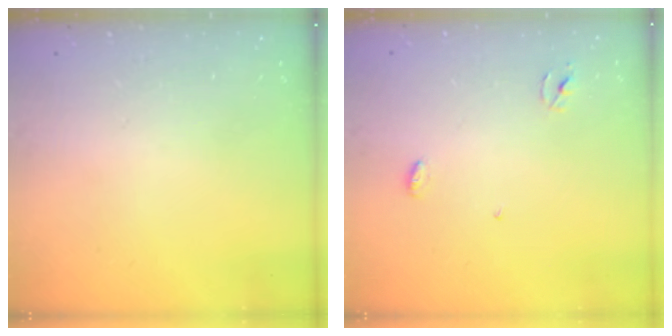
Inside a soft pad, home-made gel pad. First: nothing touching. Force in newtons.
{"total": 3.3, "press": 3.3, "slide": 0.3}